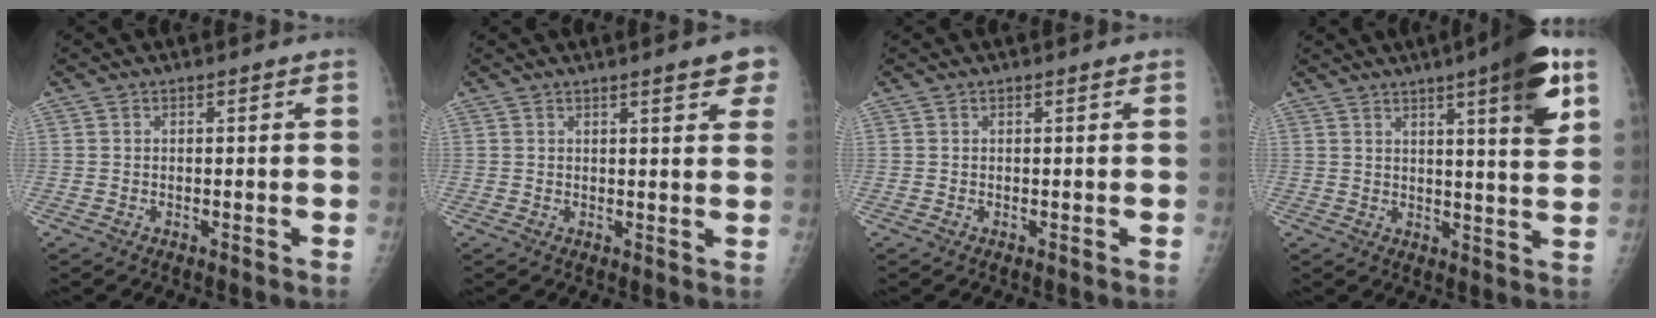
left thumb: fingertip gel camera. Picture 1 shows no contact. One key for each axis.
{"total": 5.5, "fx": 3.4, "fy": 1.0, "fz": 4.2, "tx": -0.034, "ty": -0.007, "tz": 0.040}
{"total": 0.0}
{"total": 12.3, "fx": 6.0, "fy": 1.8, "fz": 10.5, "tx": -0.126, "ty": -0.025, "tz": 0.075}